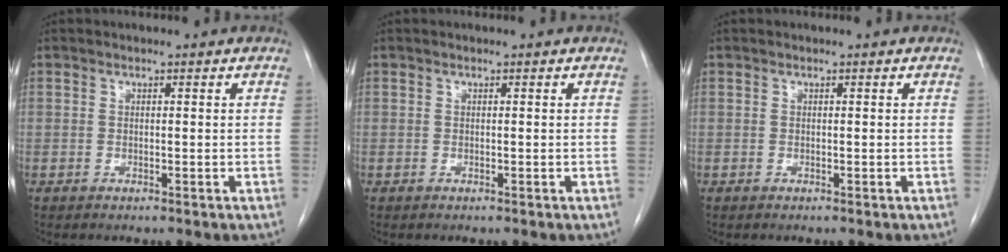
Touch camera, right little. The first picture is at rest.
{"total": 0.0}
{"total": 0.0}